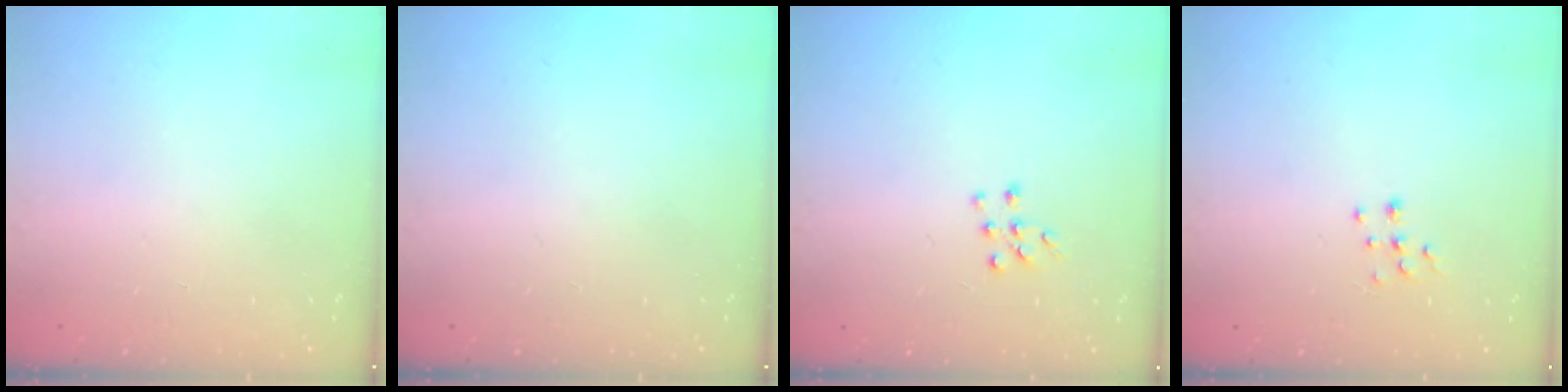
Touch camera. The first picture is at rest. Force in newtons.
{"total": 0.0}
{"total": 5.6, "press": 5.6, "slide": 0.8}
{"total": 5.2, "press": 5.2, "slide": 0.3}